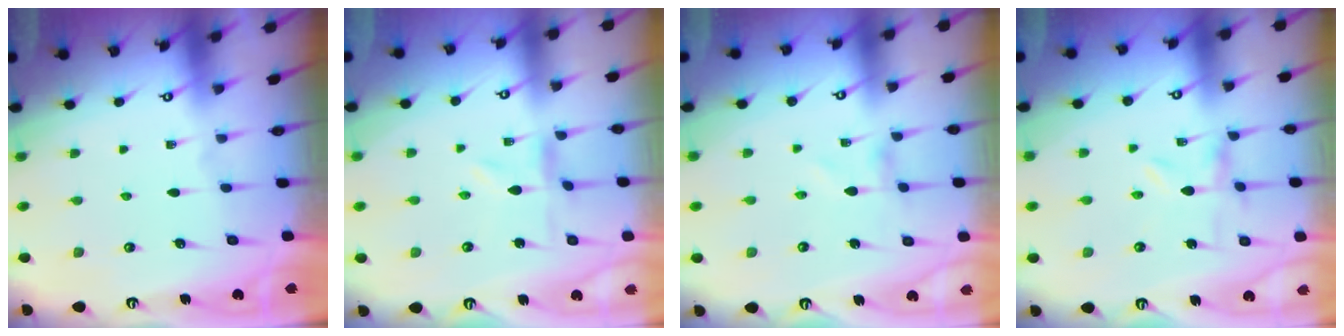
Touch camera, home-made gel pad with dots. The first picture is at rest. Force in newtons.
{"total": 0.0}
{"total": 1.0, "press": 1.0, "slide": 0.0}
{"total": 0.0}